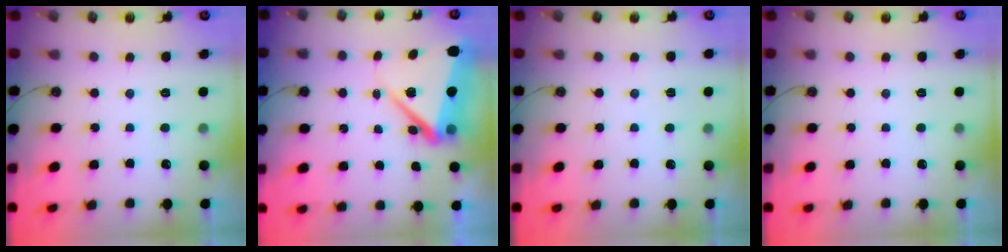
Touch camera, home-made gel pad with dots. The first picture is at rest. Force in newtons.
{"total": 10.3, "press": 10.2, "slide": 1.3}
{"total": 1.9, "press": 1.7, "slide": 1.0}
{"total": 0.0}